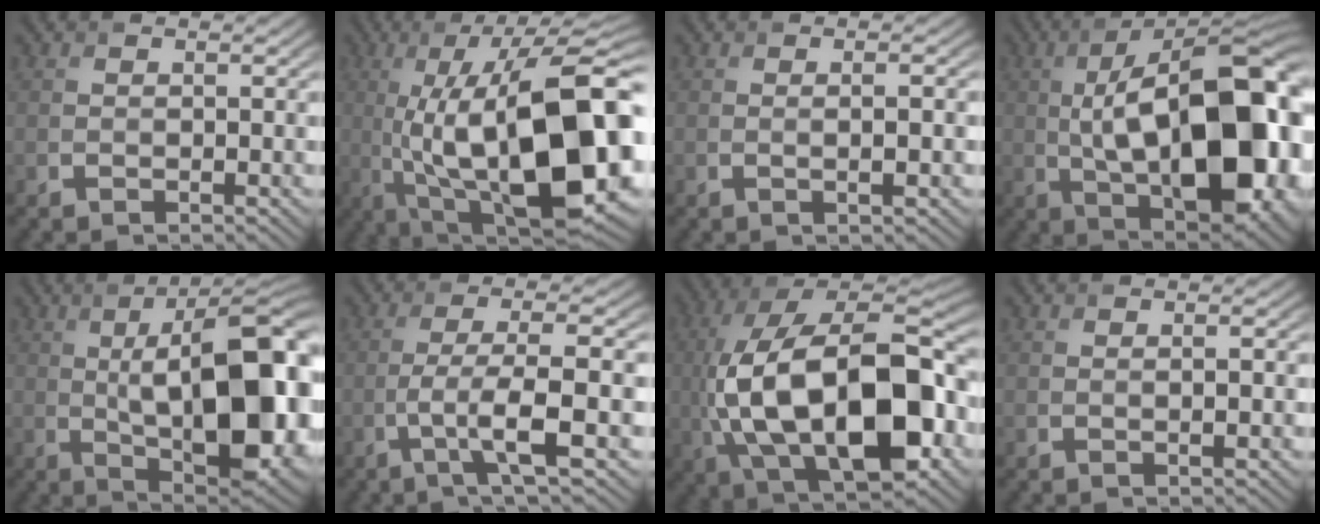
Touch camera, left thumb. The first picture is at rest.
{"total": 19.3, "force": [-1.9, 7.2, 17.8], "torque": [-0.292, 0.014, -0.035]}
{"total": 2.1, "force": [0.0, 0.5, 2.0], "torque": [-0.030, 0.003, -0.002]}
{"total": 19.2, "force": [-1.3, 8.5, 17.1], "torque": [-0.252, 0.022, -0.033]}
{"total": 18.7, "force": [-0.2, 7.6, 17.0], "torque": [-0.235, 0.010, -0.012]}
{"total": 6.3, "force": [-2.1, 0.9, 5.9], "torque": [-0.104, 0.012, -0.051]}
{"total": 19.5, "force": [-2.8, 10.0, 16.5], "torque": [-0.329, 0.006, -0.049]}
{"total": 1.3, "force": [0.1, 0.3, 1.2], "torque": [-0.019, 0.003, 0.000]}